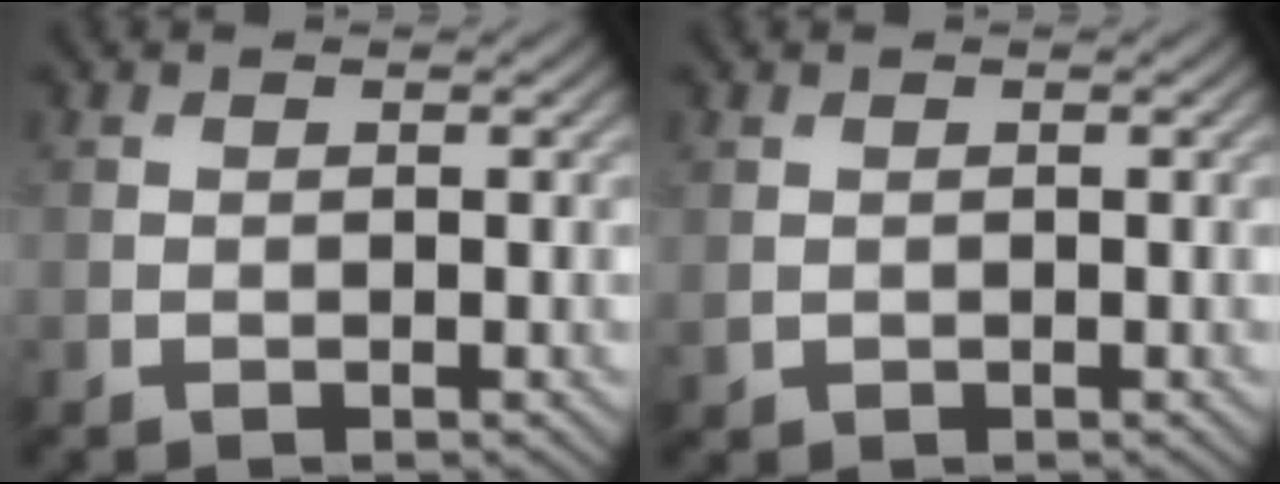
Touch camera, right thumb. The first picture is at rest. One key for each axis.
{"total": 0.7, "fx": 0.3, "fy": 0.6, "fz": 0.3, "tx": -0.010, "ty": -0.003, "tz": 0.010}